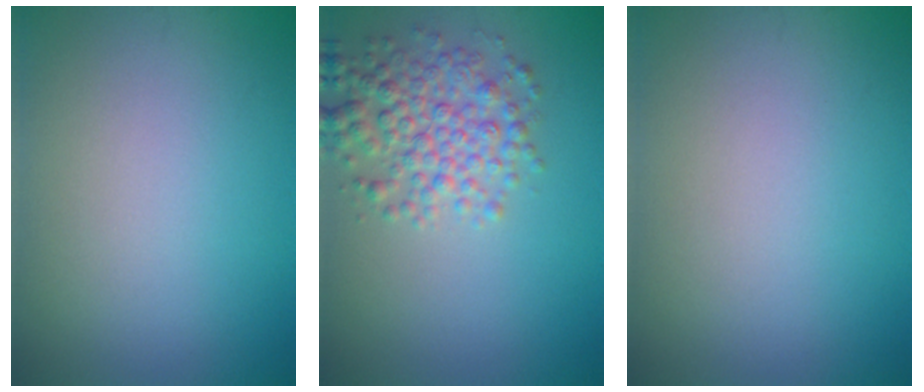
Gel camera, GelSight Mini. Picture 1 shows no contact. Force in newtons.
{"total": 4.5, "press": 4.5, "slide": 0.1}
{"total": 0.0}